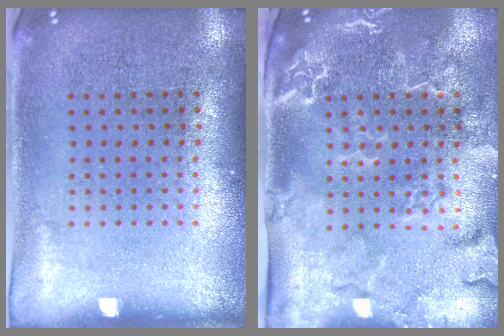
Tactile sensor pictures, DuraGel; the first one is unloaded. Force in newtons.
{"total": 2.8, "press": 2.5, "slide": 1.4}